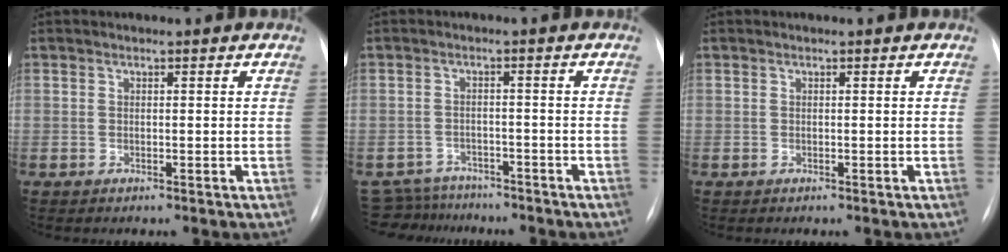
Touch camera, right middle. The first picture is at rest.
{"total": 6.4, "force": [-6.0, 2.2, -0.4], "torque": [0.010, 0.010, -0.091]}
{"total": 0.0}